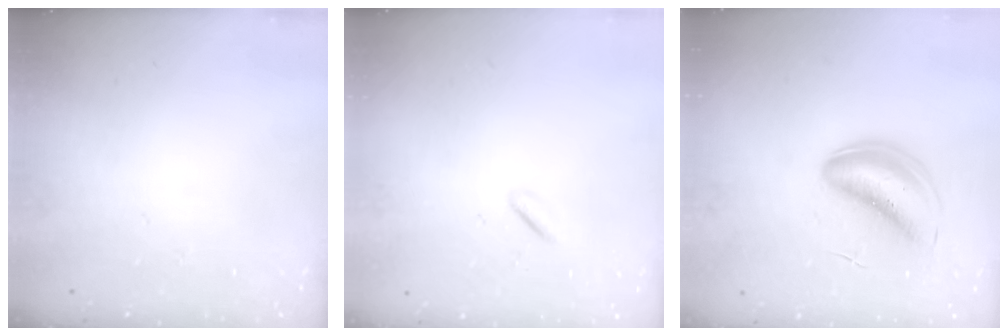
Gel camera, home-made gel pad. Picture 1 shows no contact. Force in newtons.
{"total": 0.0}
{"total": 6.5, "press": 6.1, "slide": 2.4}